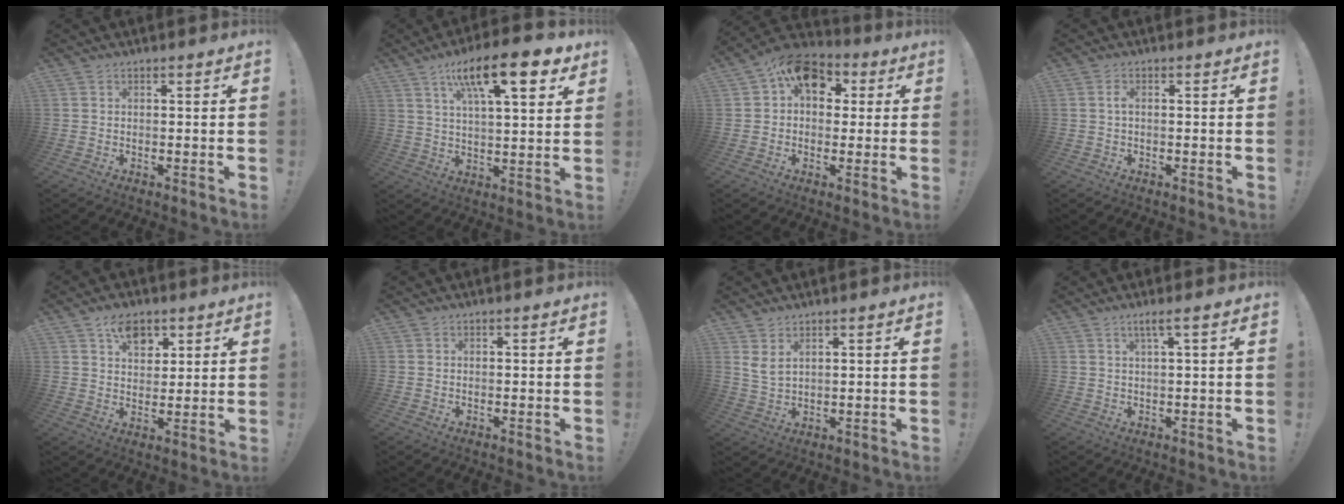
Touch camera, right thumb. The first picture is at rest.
{"total": 18.0, "force": [8.7, 5.4, 14.8], "torque": [-0.230, -0.031, 0.131]}
{"total": 11.3, "force": [3.9, 8.0, 7.0], "torque": [-0.102, -0.001, 0.077]}
{"total": 1.2, "force": [-0.1, 0.3, 1.2], "torque": [-0.022, 0.004, -0.002]}
{"total": 8.4, "force": [4.7, 5.3, 4.4], "torque": [-0.063, -0.012, 0.087]}
{"total": 0.0}
{"total": 4.2, "force": [2.5, 1.2, 3.1], "torque": [-0.062, -0.010, 0.048]}
{"total": 3.1, "force": [1.3, -0.2, 2.9], "torque": [-0.054, -0.002, 0.019]}